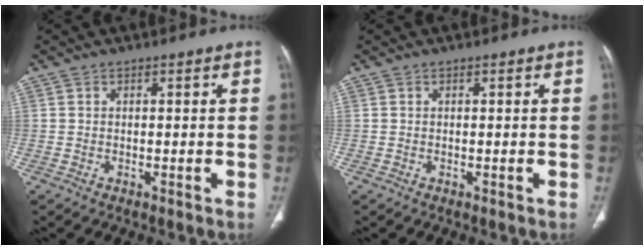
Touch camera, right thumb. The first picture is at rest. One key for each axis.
{"total": 0.0}